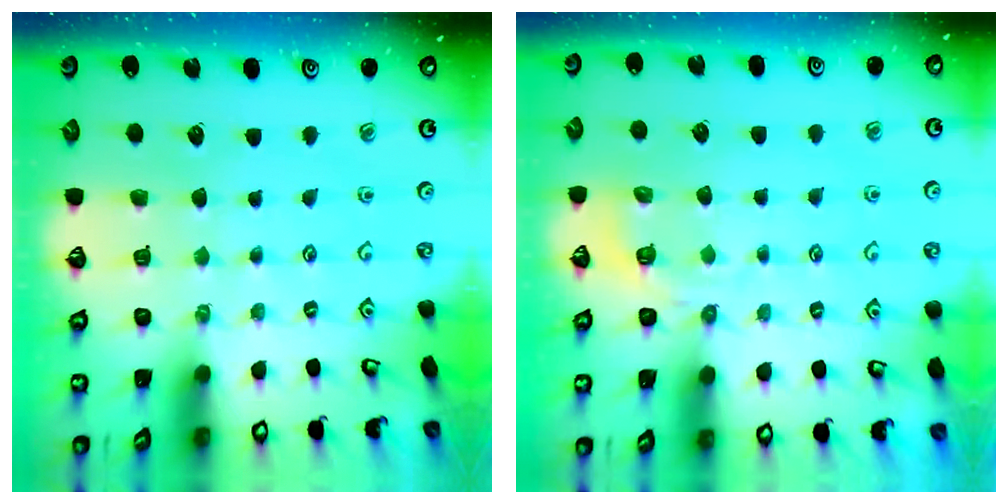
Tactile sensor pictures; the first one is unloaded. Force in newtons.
{"total": 3.8, "press": 3.4, "slide": 1.7}